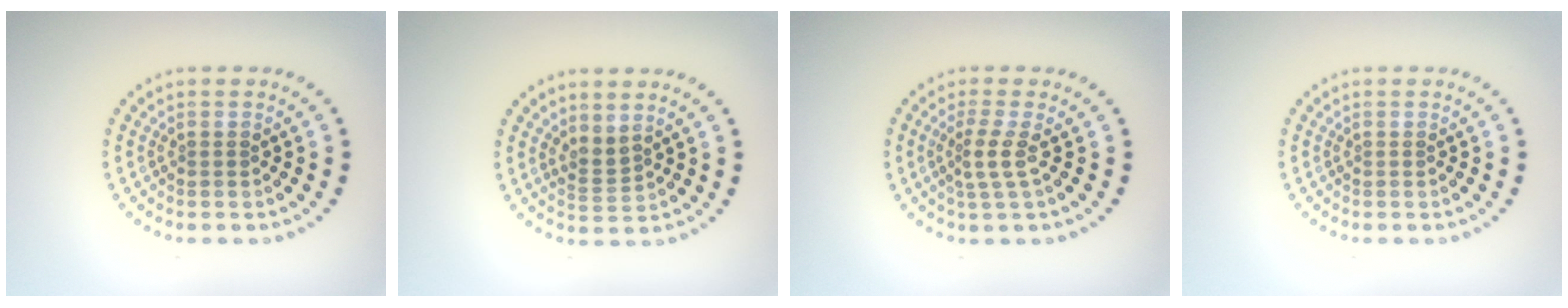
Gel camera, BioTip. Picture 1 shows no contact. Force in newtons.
{"total": 1.8, "press": 1.3, "slide": 1.2}
{"total": 2.2, "press": 1.5, "slide": 1.5}
{"total": 0.0}